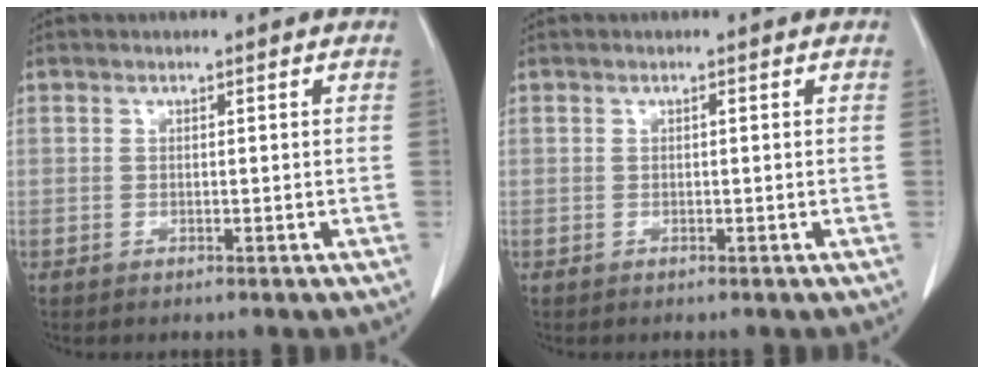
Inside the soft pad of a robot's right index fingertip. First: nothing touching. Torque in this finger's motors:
{"motor_torque": [0.01, 0.01, 0.02, 0.01]}